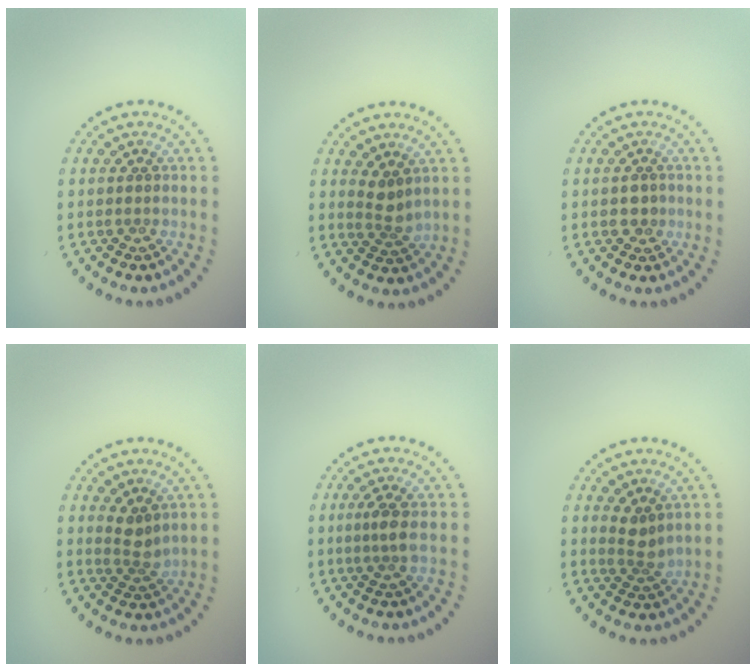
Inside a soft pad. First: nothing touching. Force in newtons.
{"total": 1.8, "press": 1.4, "slide": 1.1}
{"total": 1.3, "press": 1.3, "slide": 0.1}
{"total": 1.9, "press": 1.4, "slide": 1.3}
{"total": 1.5, "press": 1.1, "slide": 1.0}
{"total": 1.9, "press": 1.4, "slide": 1.2}